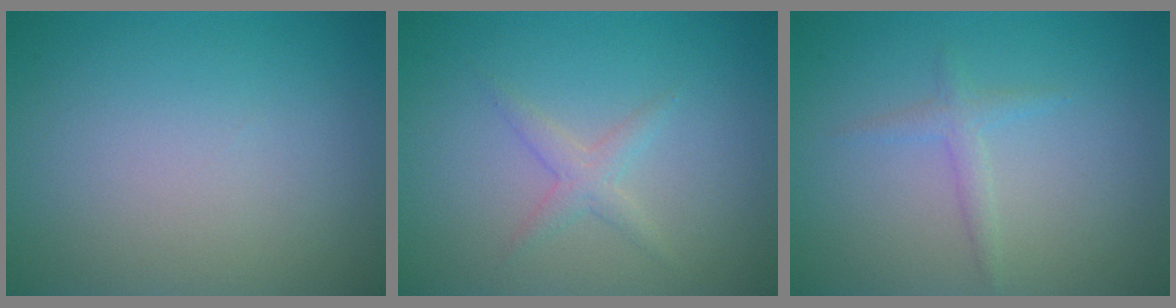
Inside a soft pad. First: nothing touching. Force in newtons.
{"total": 1.6, "press": 1.6, "slide": 0.1}
{"total": 1.3, "press": 1.3, "slide": 0.1}